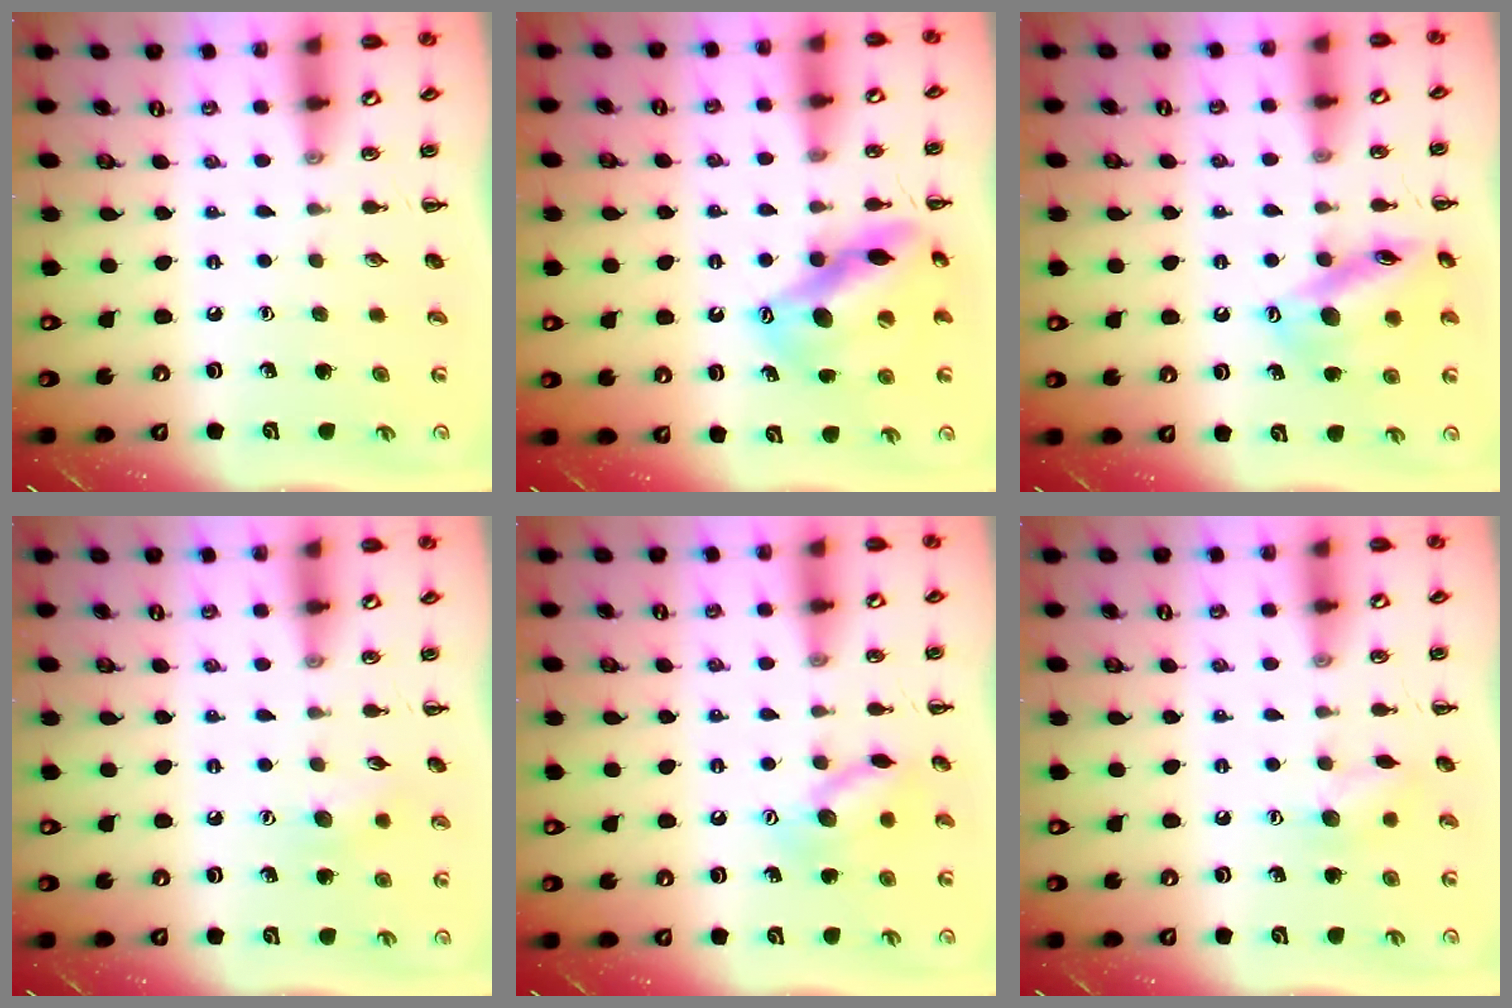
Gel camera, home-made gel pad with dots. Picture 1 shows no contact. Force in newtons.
{"total": 15.3, "press": 14.8, "slide": 3.9}
{"total": 15.5, "press": 15.3, "slide": 2.0}
{"total": 5.8, "press": 5.7, "slide": 1.3}
{"total": 11.3, "press": 11.2, "slide": 0.8}
{"total": 6.5, "press": 6.4, "slide": 0.8}